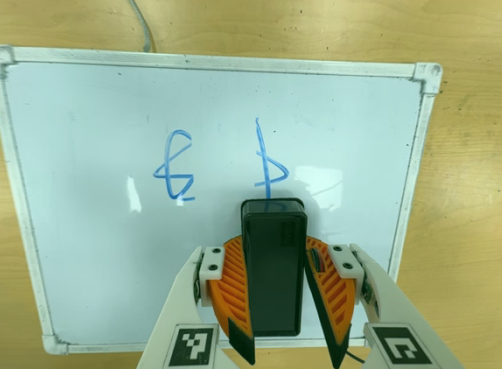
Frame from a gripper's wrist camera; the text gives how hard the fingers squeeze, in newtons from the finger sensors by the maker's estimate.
{"total": 7.3, "left": 7.1, "right": 7.6}